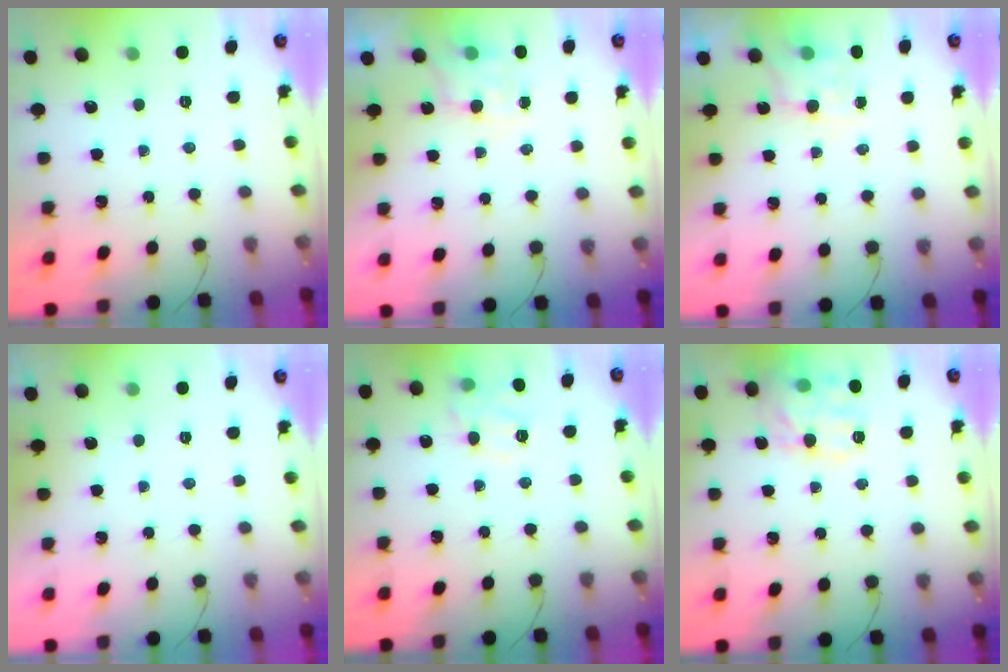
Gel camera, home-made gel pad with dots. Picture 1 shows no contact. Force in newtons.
{"total": 5.7, "press": 5.6, "slide": 1.2}
{"total": 5.7, "press": 5.6, "slide": 1.2}
{"total": 1.6, "press": 1.6, "slide": 0.2}
{"total": 11.0, "press": 10.9, "slide": 1.4}
{"total": 12.2, "press": 12.2, "slide": 1.0}